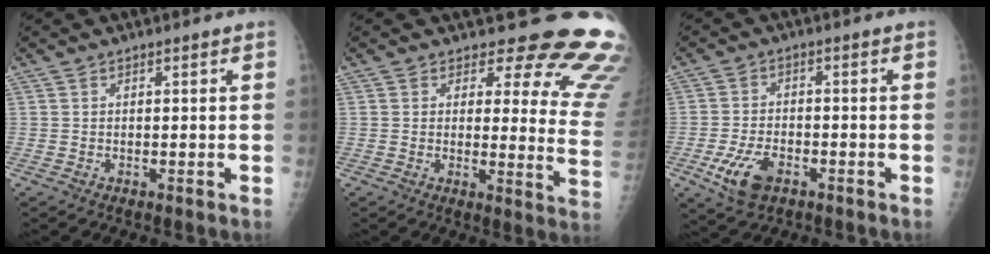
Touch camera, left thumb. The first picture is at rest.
{"total": 16.8, "force": [14.6, 5.9, 5.8], "torque": [-0.015, -0.134, 0.136]}
{"total": 7.6, "force": [-3.6, 4.3, 5.2], "torque": [-0.103, 0.009, -0.060]}